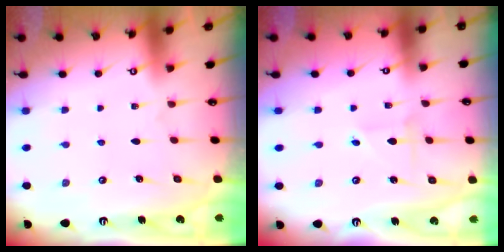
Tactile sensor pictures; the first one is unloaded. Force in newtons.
{"total": 0.7, "press": 0.7, "slide": 0.0}